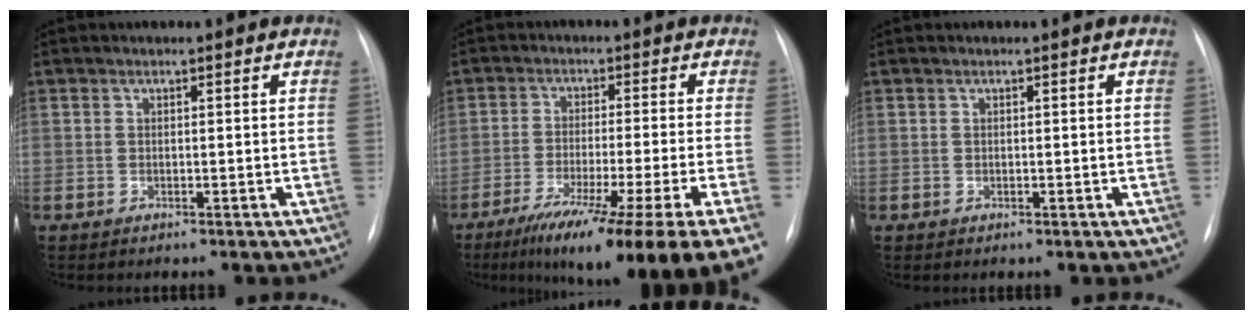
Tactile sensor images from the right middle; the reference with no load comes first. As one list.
[{"total": 19.9, "force": [-13.1, -0.7, 15.0], "torque": [-0.173, -0.049, -0.205]}, {"total": 0.0}]